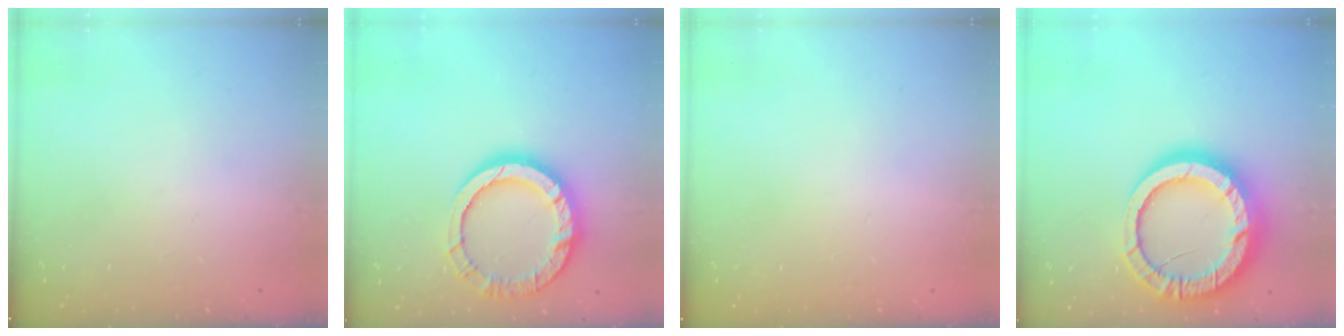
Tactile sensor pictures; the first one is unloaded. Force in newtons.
{"total": 16.2, "press": 16.2, "slide": 1.4}
{"total": 2.5, "press": 2.5, "slide": 0.2}
{"total": 22.5, "press": 22.4, "slide": 2.0}